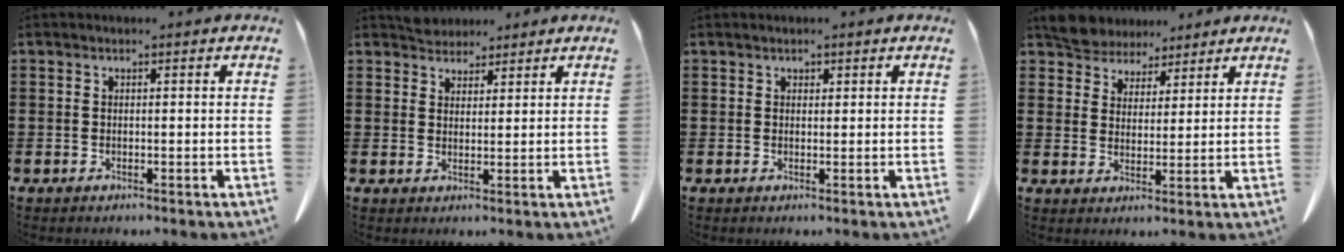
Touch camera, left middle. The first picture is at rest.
{"total": 3.3, "force": [3.1, 1.0, 0.1], "torque": [-0.004, -0.004, 0.060]}
{"total": 0.9, "force": [0.7, 0.5, 0.1], "torque": [-0.005, 0.000, 0.016]}
{"total": 5.7, "force": [5.3, 2.1, 0.3], "torque": [-0.034, -0.016, 0.100]}